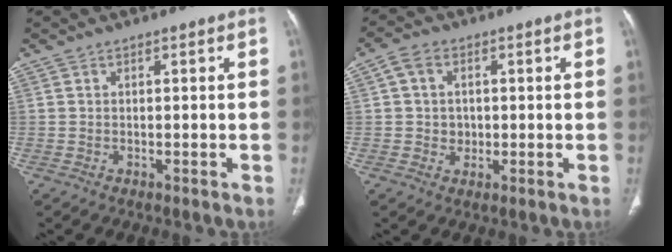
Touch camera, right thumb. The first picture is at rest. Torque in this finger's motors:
{"motor_torque": [-0.07, 0.10, 0.16, -0.31, 0.01]}